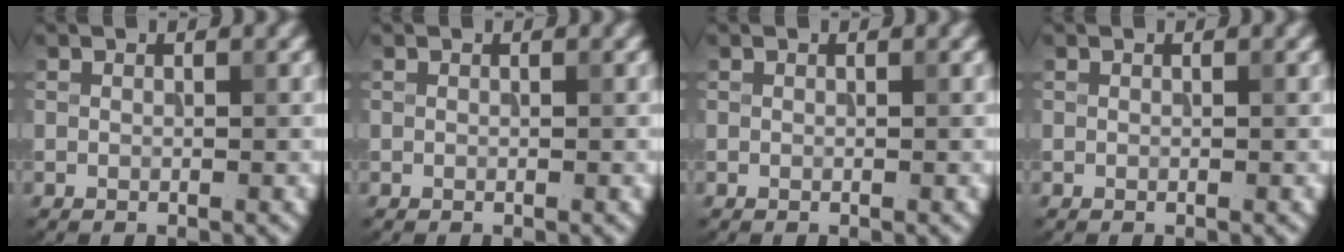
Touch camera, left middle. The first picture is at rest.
{"total": 0.0}
{"total": 0.0}
{"total": 0.0}